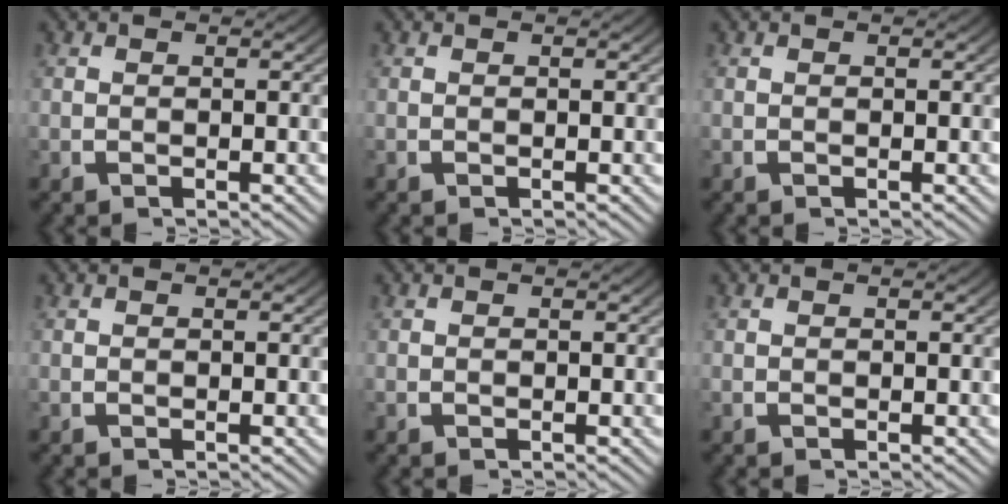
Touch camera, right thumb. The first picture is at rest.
{"total": 0.0}
{"total": 0.0}
{"total": 0.0}
{"total": 0.0}
{"total": 0.0}